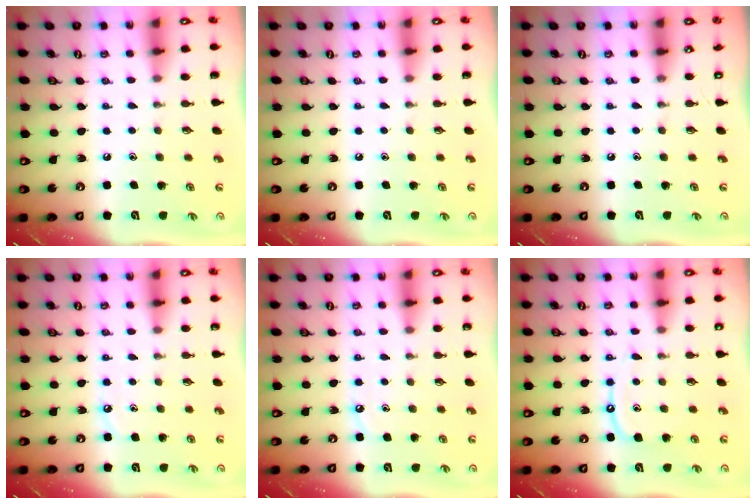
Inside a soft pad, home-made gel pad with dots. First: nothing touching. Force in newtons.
{"total": 0.0}
{"total": 0.0}
{"total": 4.0, "press": 4.0, "slide": 0.2}
{"total": 4.0, "press": 4.0, "slide": 0.2}
{"total": 8.1, "press": 8.1, "slide": 0.8}